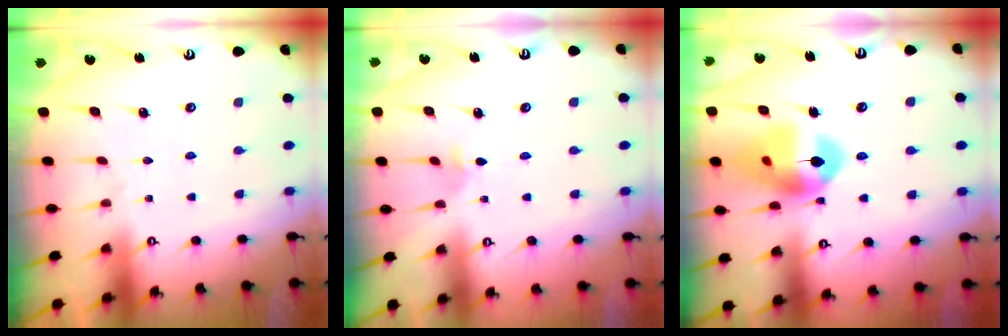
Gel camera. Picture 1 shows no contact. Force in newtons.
{"total": 2.9, "press": 2.8, "slide": 0.8}
{"total": 16.6, "press": 16.5, "slide": 2.1}